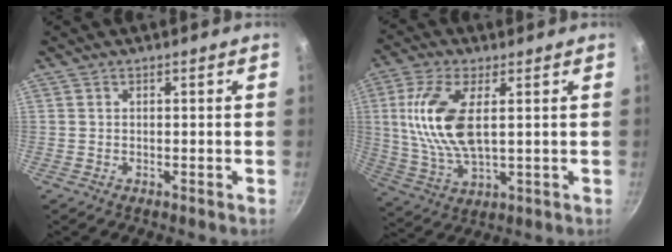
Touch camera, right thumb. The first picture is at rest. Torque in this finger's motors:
{"motor_torque": [-0.25, 1.85, 1.50, 1.02, 0.57]}